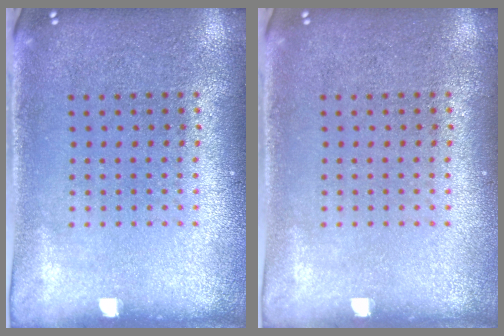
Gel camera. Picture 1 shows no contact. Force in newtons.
{"total": 0.0}